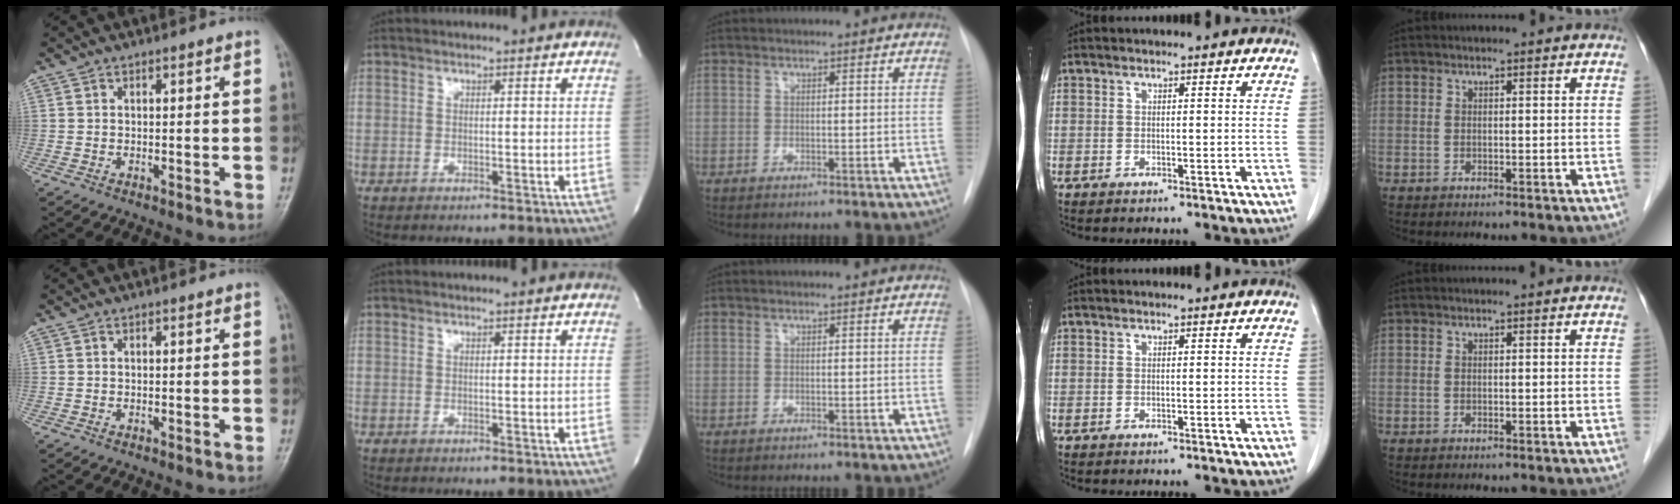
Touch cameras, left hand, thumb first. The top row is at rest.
{}